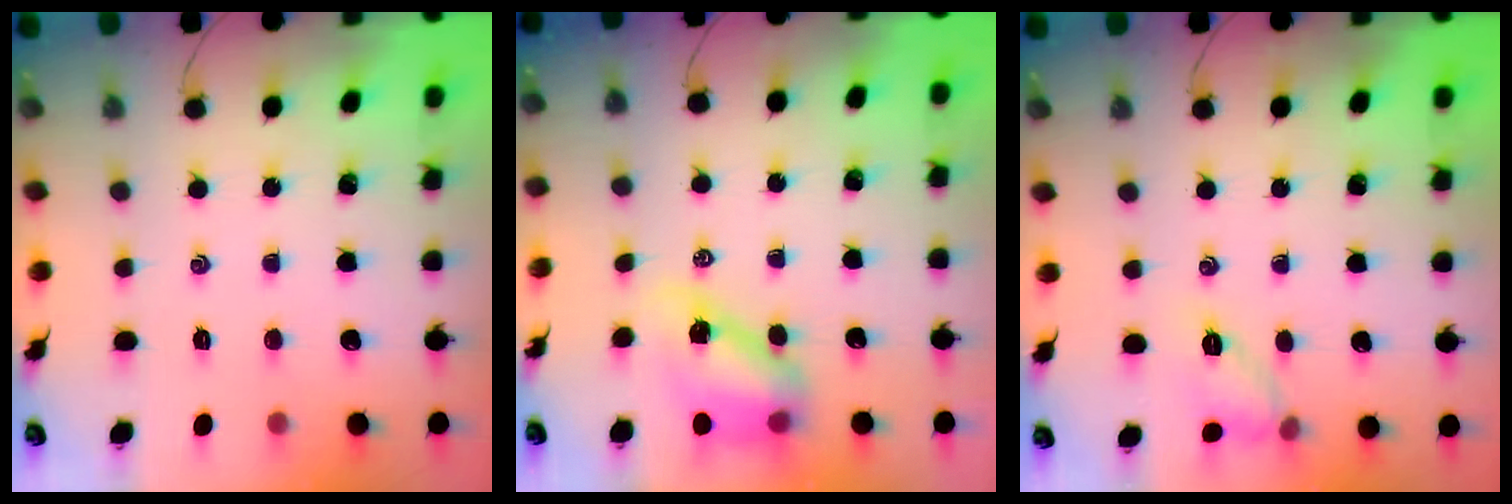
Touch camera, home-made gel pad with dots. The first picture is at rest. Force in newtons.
{"total": 8.6, "press": 8.4, "slide": 2.0}
{"total": 7.7, "press": 7.5, "slide": 1.5}